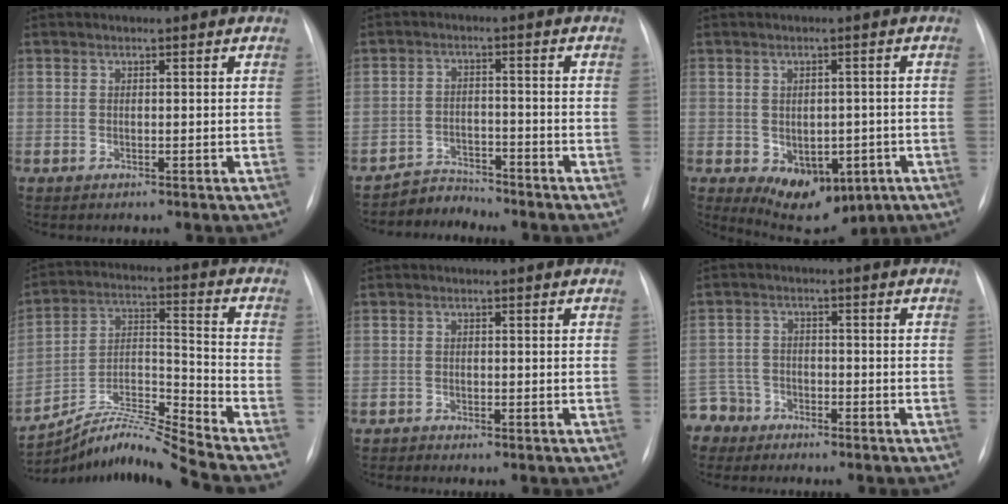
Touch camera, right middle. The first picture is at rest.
{"total": 3.9, "force": [-3.7, 0.2, -1.4], "torque": [0.030, -0.004, -0.061]}
{"total": 9.8, "force": [-3.8, 6.1, 6.7], "torque": [-0.088, 0.001, -0.039]}
{"total": 11.2, "force": [-10.5, -3.2, 2.0], "torque": [-0.039, 0.023, -0.190]}
{"total": 0.5, "force": [-0.5, 0.0, -0.2], "torque": [0.001, -0.005, -0.009]}
{"total": 5.8, "force": [-4.7, 3.3, -0.5], "torque": [0.014, -0.003, -0.093]}